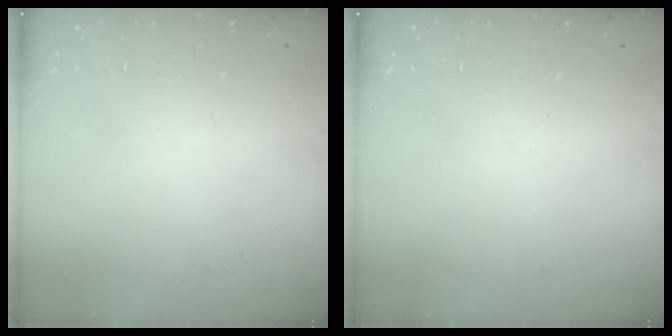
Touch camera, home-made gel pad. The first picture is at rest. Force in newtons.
{"total": 0.0}